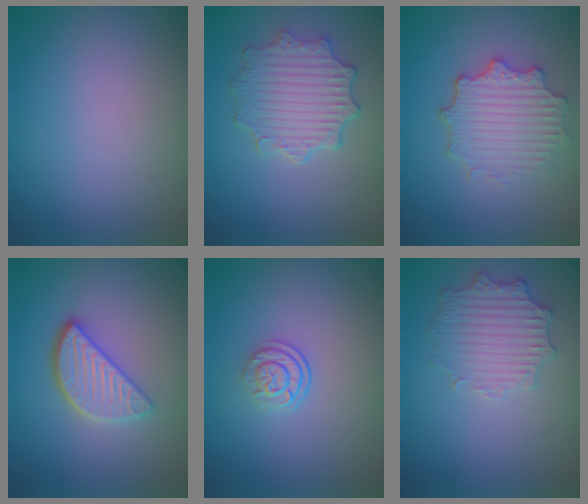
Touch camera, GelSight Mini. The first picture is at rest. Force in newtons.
{"total": 4.9, "press": 4.0, "slide": 2.9}
{"total": 4.2, "press": 3.5, "slide": 2.3}
{"total": 3.9, "press": 3.1, "slide": 2.4}
{"total": 2.6, "press": 1.8, "slide": 1.9}
{"total": 2.9, "press": 2.9, "slide": 0.1}